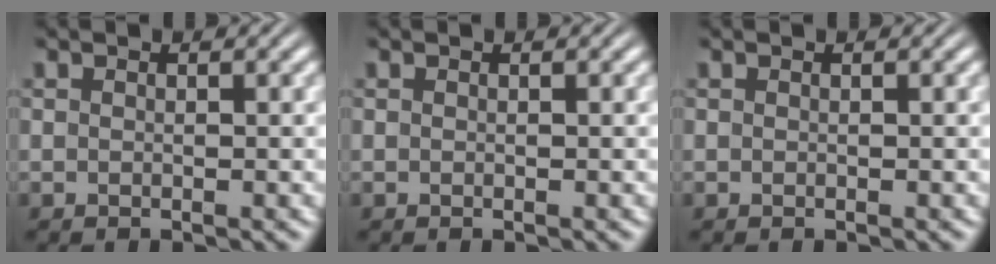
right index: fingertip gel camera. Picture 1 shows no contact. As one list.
[{"total": 0.0}, {"total": 0.0}]